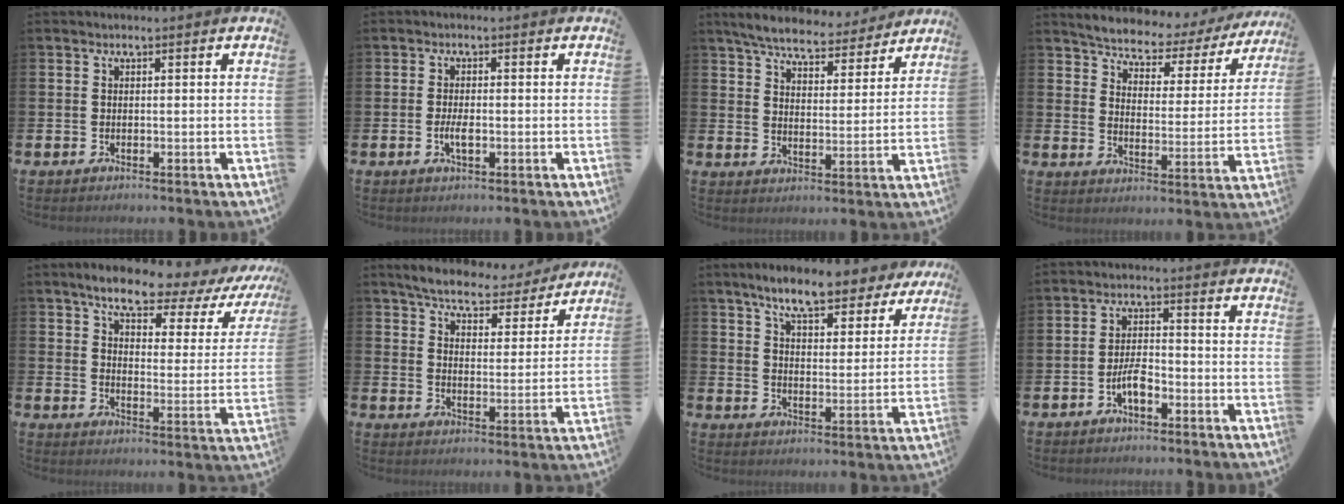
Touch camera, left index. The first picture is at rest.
{"total": 2.2, "force": [-0.5, 0.8, 2.0], "torque": [-0.037, 0.000, -0.009]}
{"total": 6.5, "force": [6.2, 1.1, 1.5], "torque": [-0.053, -0.037, 0.106]}
{"total": 5.0, "force": [4.8, 1.3, 0.6], "torque": [-0.044, -0.041, 0.076]}
{"total": 7.3, "force": [6.0, 2.0, 3.7], "torque": [-0.079, -0.042, 0.091]}
{"total": 6.2, "force": [5.9, 1.3, 1.3], "torque": [-0.050, -0.038, 0.099]}
{"total": 8.5, "force": [7.7, 1.6, 3.4], "torque": [-0.083, -0.035, 0.135]}
{"total": 3.5, "force": [-1.8, 1.3, 2.7], "torque": [-0.064, 0.008, -0.035]}